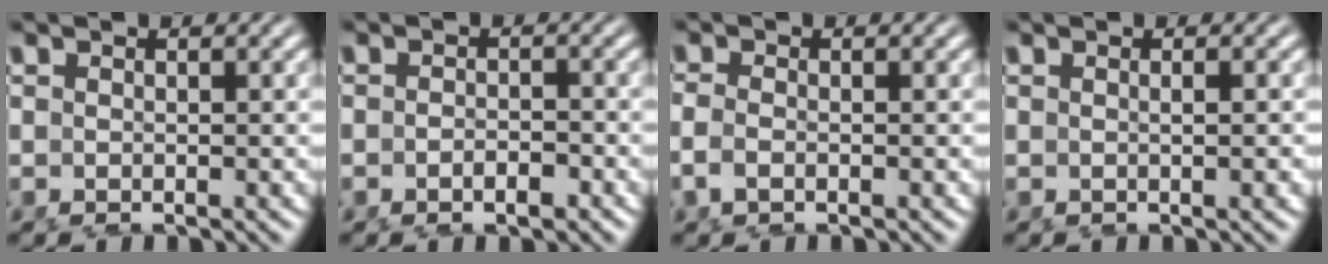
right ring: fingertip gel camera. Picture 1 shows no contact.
{"total": 1.7, "force": [-1.3, 0.5, 0.9], "torque": [-0.003, 0.009, -0.028]}
{"total": 1.5, "force": [-0.5, 0.6, 1.4], "torque": [-0.037, -0.007, -0.005]}
{"total": 0.8, "force": [0.1, -0.7, 0.4], "torque": [-0.005, 0.005, 0.000]}